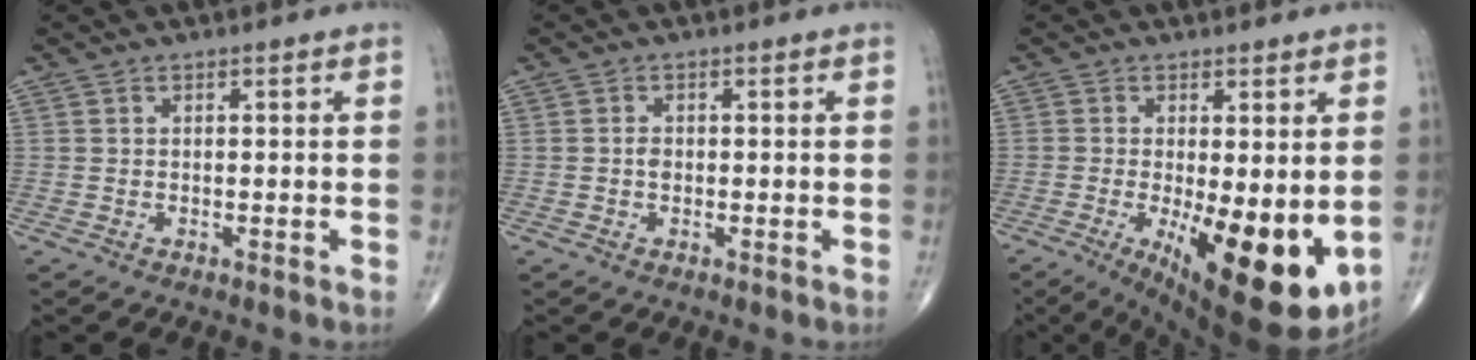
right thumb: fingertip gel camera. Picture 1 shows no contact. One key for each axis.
{"total": 1.2, "fx": -0.1, "fy": 0.9, "fz": 0.8, "tx": -0.010, "ty": 0.002, "tz": -0.003}
{"total": 16.8, "fx": -3.3, "fy": 6.1, "fz": 15.3, "tx": -0.199, "ty": -0.031, "tz": -0.025}